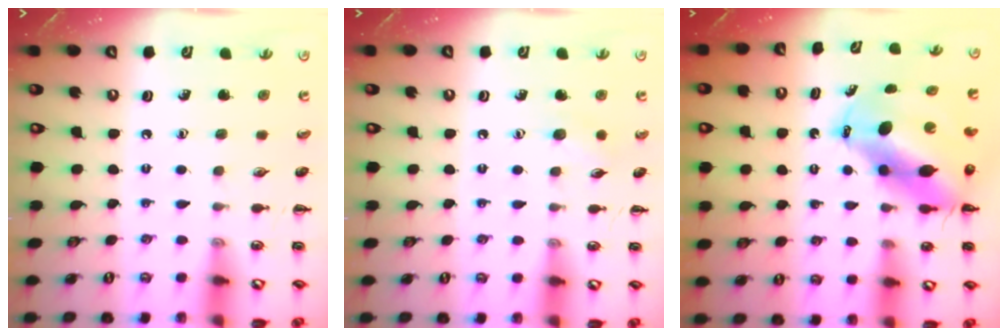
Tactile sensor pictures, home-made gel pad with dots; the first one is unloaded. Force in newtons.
{"total": 5.3, "press": 5.2, "slide": 1.3}
{"total": 11.0, "press": 10.6, "slide": 3.1}